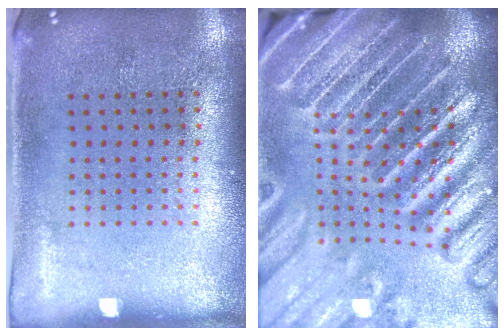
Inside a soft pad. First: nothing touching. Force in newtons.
{"total": 5.7, "press": 4.9, "slide": 2.8}